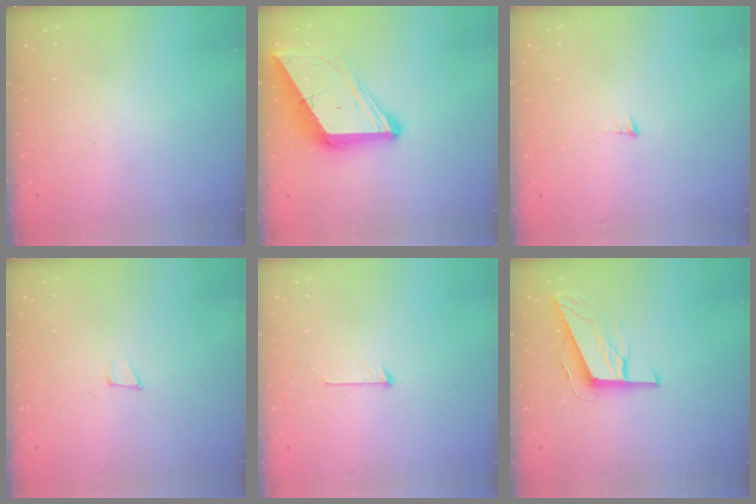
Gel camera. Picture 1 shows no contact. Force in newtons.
{"total": 10.9, "press": 10.8, "slide": 1.0}
{"total": 4.5, "press": 4.5, "slide": 0.3}
{"total": 4.3, "press": 4.2, "slide": 1.0}
{"total": 3.3, "press": 3.3, "slide": 0.3}
{"total": 10.1, "press": 10.0, "slide": 1.6}